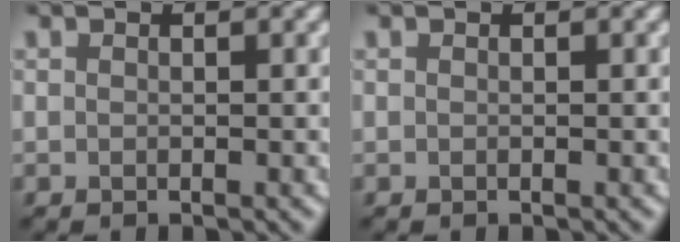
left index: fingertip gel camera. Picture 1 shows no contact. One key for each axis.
{"total": 0.0}